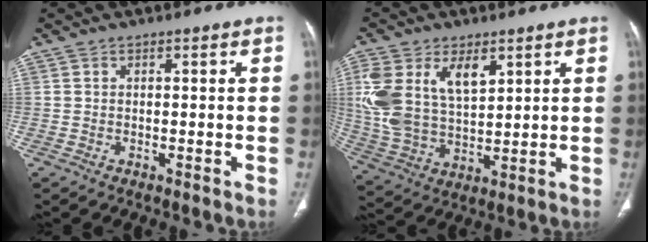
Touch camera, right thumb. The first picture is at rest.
{"total": 15.8, "force": [5.9, 9.0, 11.5], "torque": [-0.232, -0.012, 0.128]}